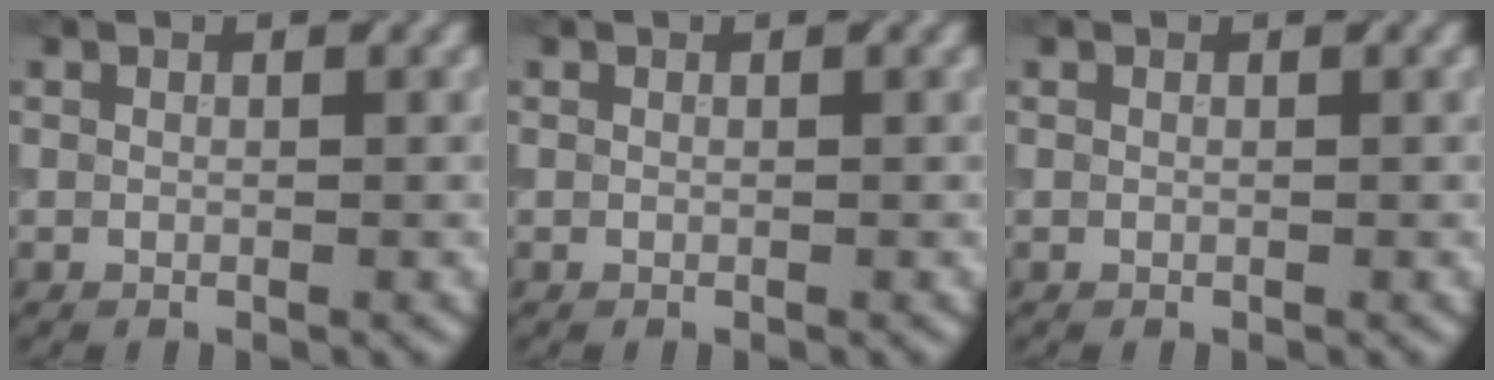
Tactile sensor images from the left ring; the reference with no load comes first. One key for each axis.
{"total": 0.0}
{"total": 0.0}